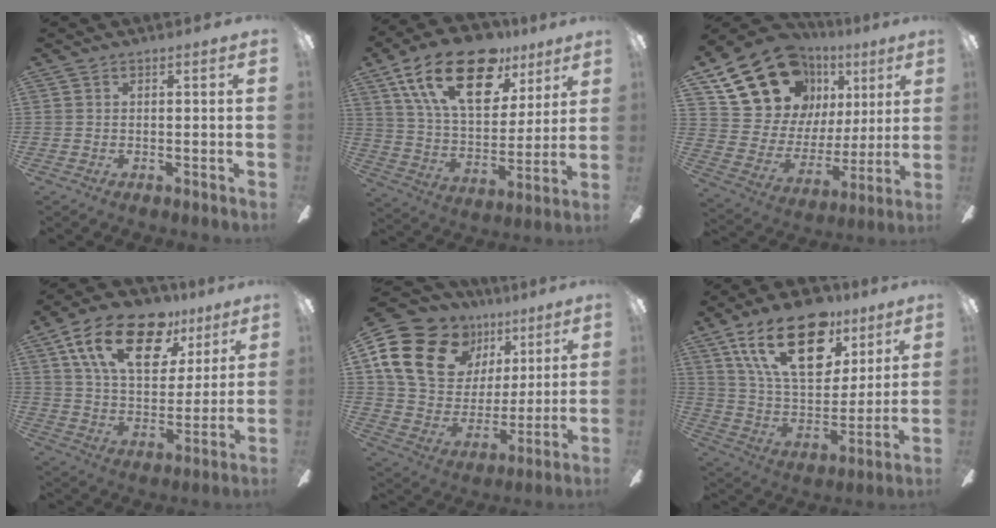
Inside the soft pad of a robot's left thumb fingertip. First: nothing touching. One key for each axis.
{"total": 24.6, "fx": 14.2, "fy": 12.4, "fz": 15.8, "tx": -0.274, "ty": -0.066, "tz": 0.245}
{"total": 20.0, "fx": 12.9, "fy": 12.9, "fz": 8.0, "tx": -0.156, "ty": -0.068, "tz": 0.255}
{"total": 21.9, "fx": 12.4, "fy": 11.3, "fz": 14.0, "tx": -0.233, "ty": -0.048, "tz": 0.214}
{"total": 21.9, "fx": 11.1, "fy": 15.2, "fz": 11.0, "tx": -0.214, "ty": -0.044, "tz": 0.215}
{"total": 25.8, "fx": 13.9, "fy": 13.7, "fz": 16.8, "tx": -0.301, "ty": -0.064, "tz": 0.241}